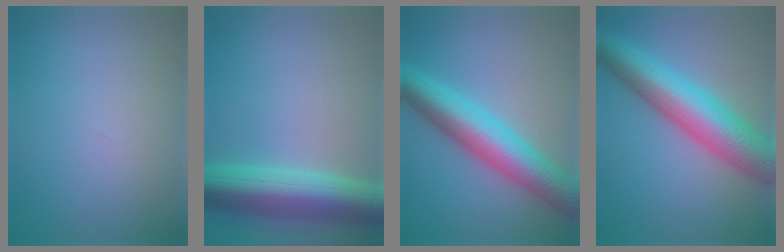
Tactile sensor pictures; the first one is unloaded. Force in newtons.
{"total": 9.4, "press": 9.4, "slide": 0.2}
{"total": 9.2, "press": 9.2, "slide": 0.0}
{"total": 10.1, "press": 10.1, "slide": 0.2}